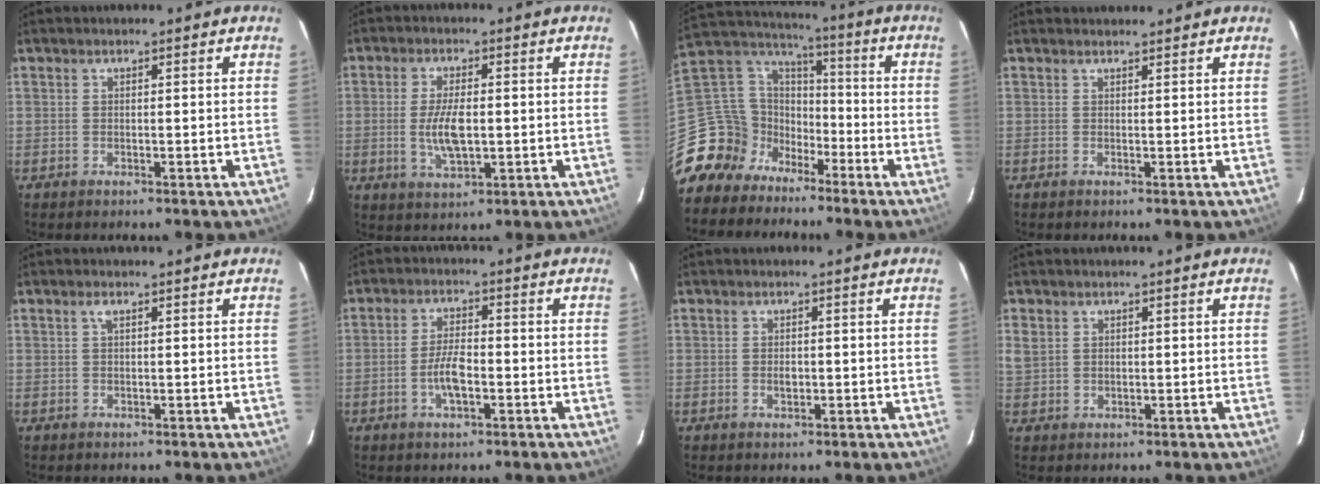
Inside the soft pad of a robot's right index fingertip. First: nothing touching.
{"total": 6.9, "force": [-0.6, 2.9, 6.2], "torque": [-0.123, -0.005, -0.007]}
{"total": 14.7, "force": [-9.6, 10.6, 3.4], "torque": [-0.096, 0.046, -0.181]}
{"total": 2.0, "force": [1.9, 0.6, 0.3], "torque": [-0.012, 0.008, 0.024]}
{"total": 0.9, "force": [0.5, 0.3, 0.8], "torque": [-0.016, 0.004, 0.007]}
{"total": 5.1, "force": [-1.8, 1.9, 4.4], "torque": [-0.092, 0.003, -0.031]}
{"total": 1.3, "force": [-0.2, 0.9, 0.9], "torque": [-0.016, 0.001, -0.003]}
{"total": 3.9, "force": [1.2, 3.3, 1.6], "torque": [-0.029, 0.003, 0.029]}